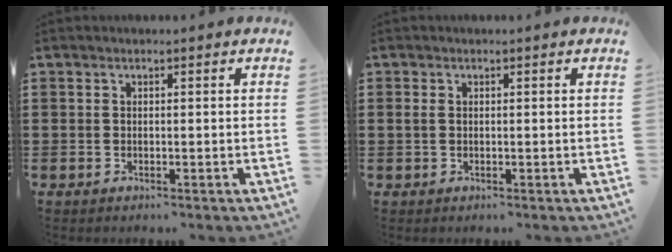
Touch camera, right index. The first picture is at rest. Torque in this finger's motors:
{"motor_torque": [-0.15, 0.54, -0.05, -0.01]}